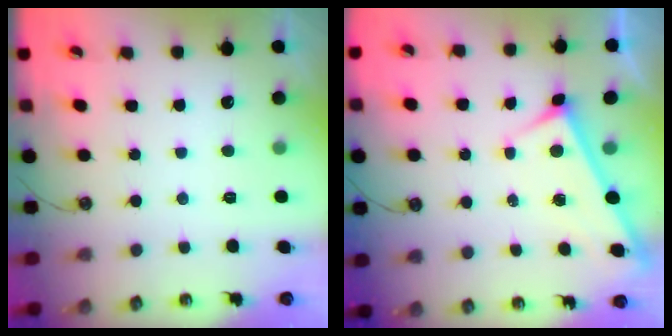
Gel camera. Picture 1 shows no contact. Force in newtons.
{"total": 3.0, "press": 3.0, "slide": 0.2}